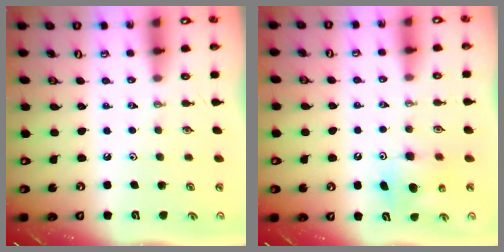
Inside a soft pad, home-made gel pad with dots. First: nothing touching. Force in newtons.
{"total": 7.9, "press": 7.9, "slide": 0.8}